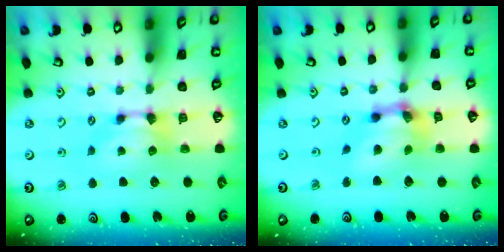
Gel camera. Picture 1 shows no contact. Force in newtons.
{"total": 6.6, "press": 6.2, "slide": 2.3}